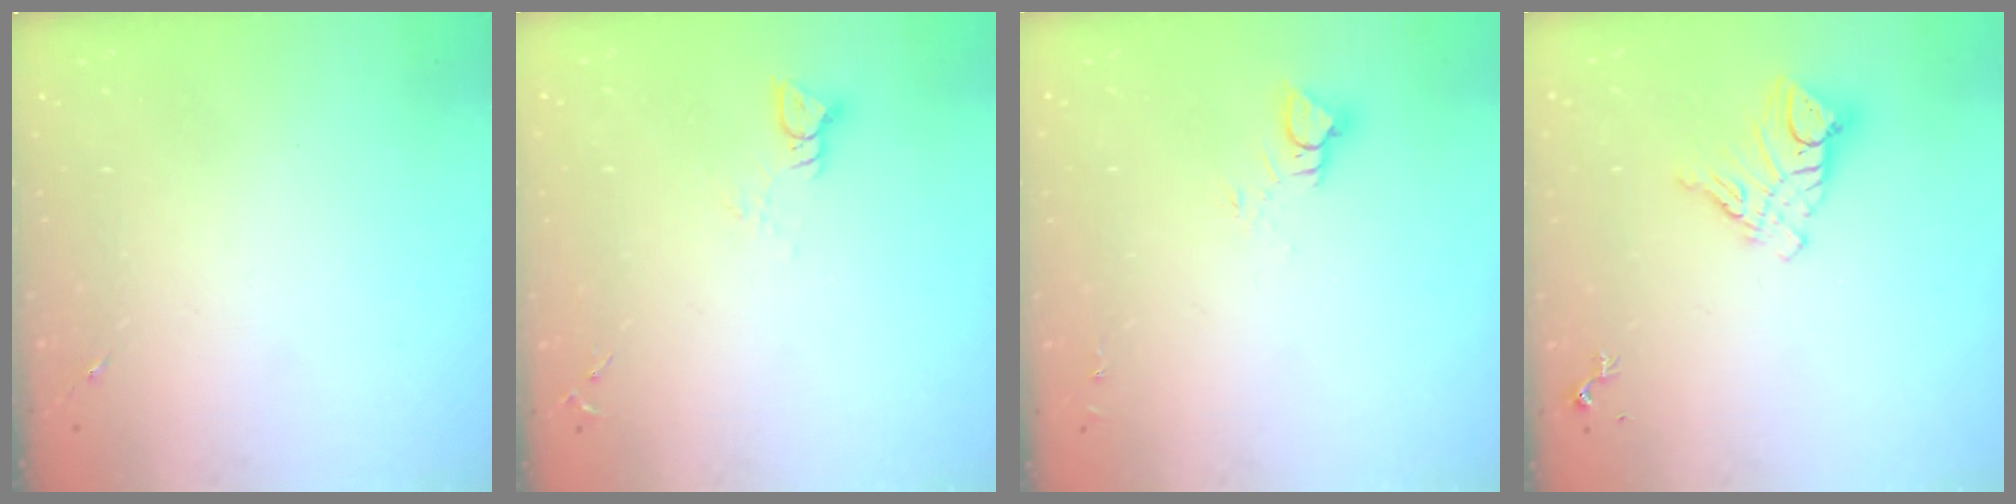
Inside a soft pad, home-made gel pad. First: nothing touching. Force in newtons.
{"total": 3.6, "press": 3.6, "slide": 0.4}
{"total": 4.8, "press": 4.8, "slide": 0.2}
{"total": 10.4, "press": 10.3, "slide": 0.7}